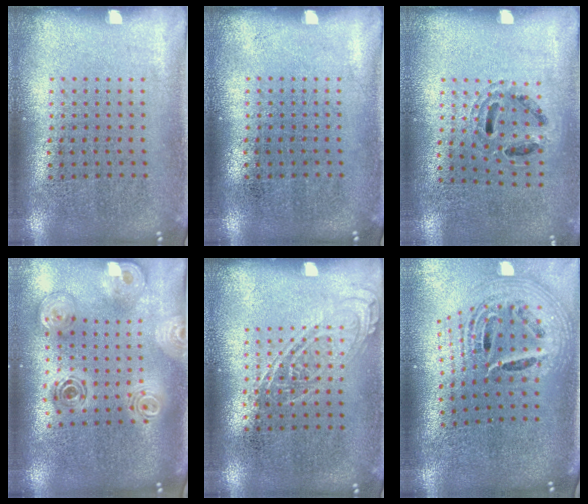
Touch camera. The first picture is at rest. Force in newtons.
{"total": 0.0}
{"total": 0.8, "press": 0.8, "slide": 0.2}
{"total": 1.7, "press": 1.5, "slide": 0.8}
{"total": 1.8, "press": 1.8, "slide": 0.2}
{"total": 2.7, "press": 1.8, "slide": 1.9}